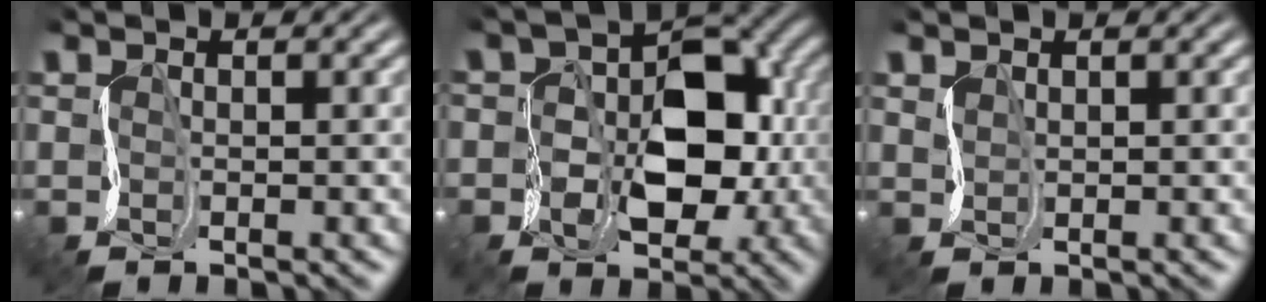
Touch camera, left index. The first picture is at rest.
{"total": 7.4, "force": [-0.7, 5.2, 5.3], "torque": [-0.092, -0.005, -0.003]}
{"total": 0.6, "force": [0.5, 0.0, -0.4], "torque": [-0.001, -0.002, 0.013]}